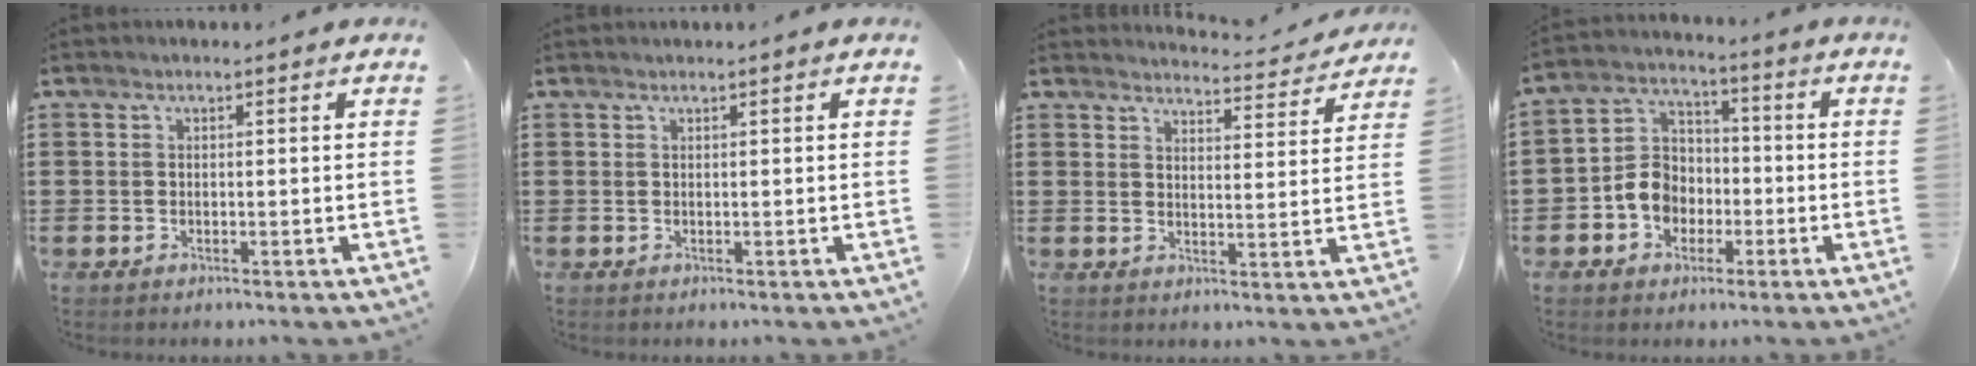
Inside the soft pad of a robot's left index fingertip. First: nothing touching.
{"total": 1.0, "force": [1.0, -0.2, 0.1], "torque": [-0.002, -0.003, 0.020]}
{"total": 3.7, "force": [3.7, -0.1, 0.3], "torque": [-0.007, -0.030, 0.060]}
{"total": 7.2, "force": [-2.6, 6.0, 2.8], "torque": [-0.082, 0.018, -0.054]}